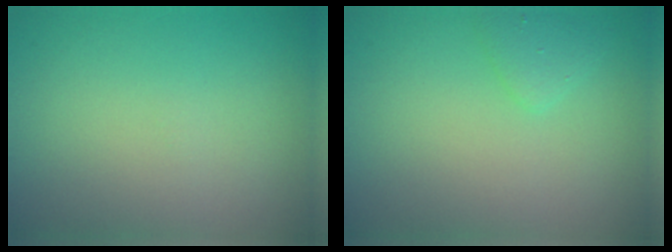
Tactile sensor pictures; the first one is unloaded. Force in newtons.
{"total": 1.3, "press": 1.3, "slide": 0.0}